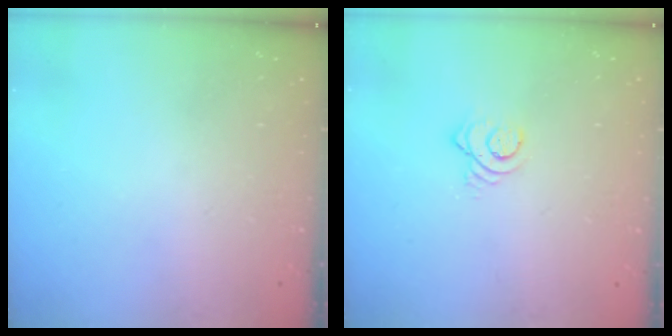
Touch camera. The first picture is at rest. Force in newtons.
{"total": 3.5, "press": 3.5, "slide": 0.3}